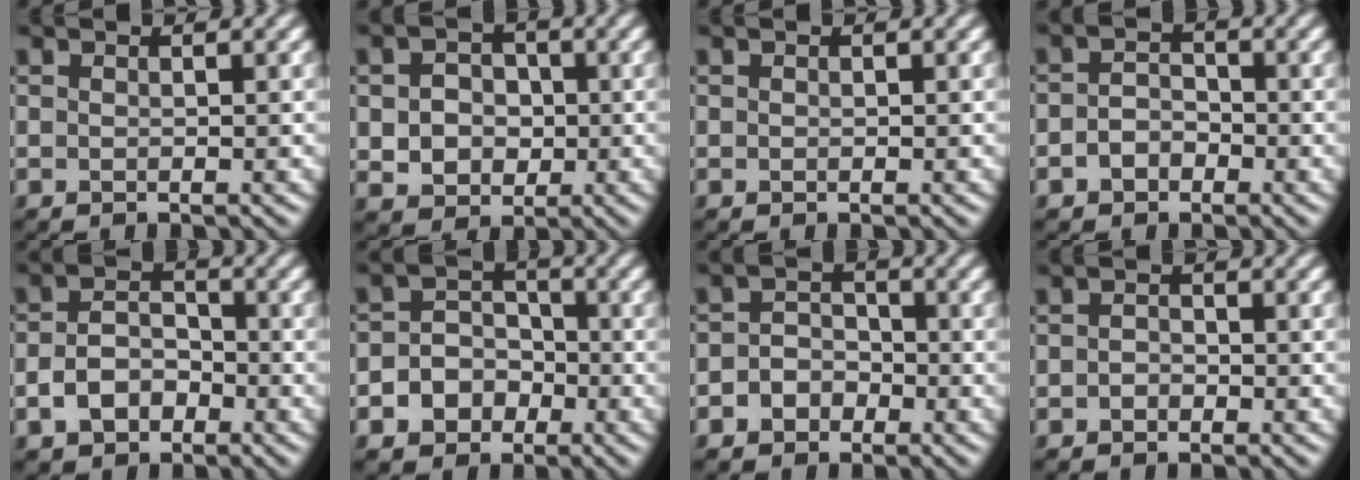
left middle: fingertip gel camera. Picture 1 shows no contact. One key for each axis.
{"total": 4.4, "fx": -0.5, "fy": 3.8, "fz": 2.2, "tx": -0.036, "ty": 0.001, "tz": -0.013}
{"total": 0.0}
{"total": 2.1, "fx": -1.4, "fy": 1.4, "fz": 0.7, "tx": -0.013, "ty": 0.003, "tz": -0.027}
{"total": 3.5, "fx": -2.0, "fy": 2.3, "fz": 1.9, "tx": -0.039, "ty": -0.001, "tz": -0.037}
{"total": 4.7, "fx": -2.5, "fy": 3.8, "fz": 1.2, "tx": -0.001, "ty": 0.003, "tz": -0.064}
{"total": 2.5, "fx": -1.6, "fy": 1.9, "fz": 0.6, "tx": 0.004, "ty": 0.004, "tz": -0.035}
{"total": 0.9, "fx": -0.7, "fy": 0.5, "fz": 0.2, "tx": -0.001, "ty": 0.001, "tz": -0.015}